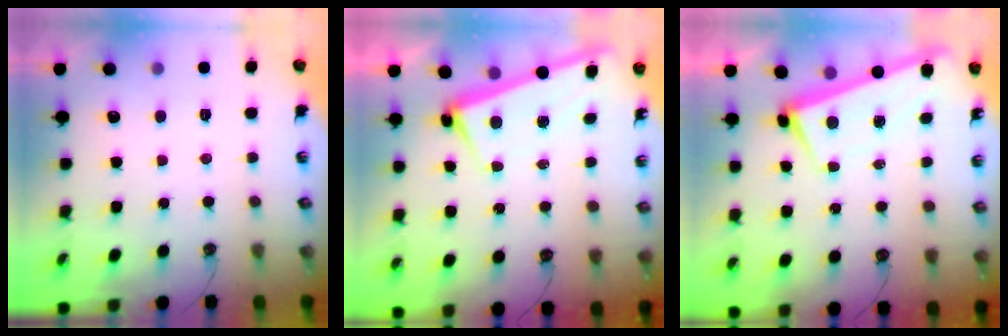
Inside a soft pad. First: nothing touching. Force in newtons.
{"total": 2.5, "press": 2.4, "slide": 0.6}
{"total": 1.5, "press": 0.5, "slide": 1.4}